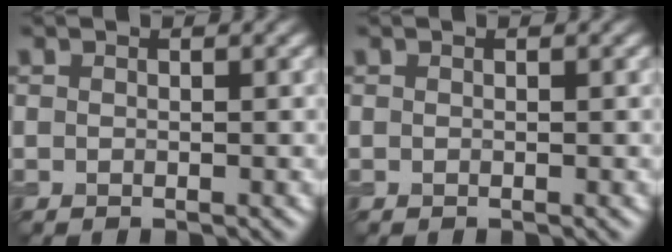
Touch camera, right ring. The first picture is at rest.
{"total": 0.0}